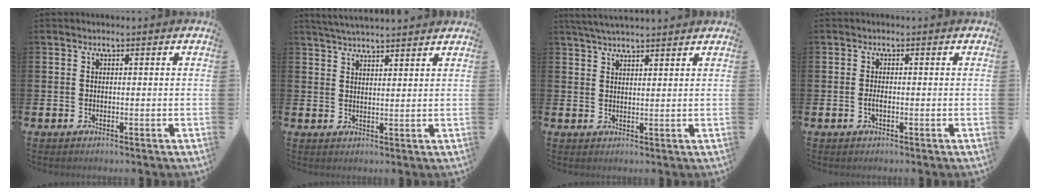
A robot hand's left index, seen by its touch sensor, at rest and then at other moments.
{"total": 3.8, "force": [3.8, -0.1, 0.5], "torque": [-0.017, -0.015, 0.070]}
{"total": 3.6, "force": [3.4, 0.3, 1.0], "torque": [-0.022, -0.008, 0.062]}
{"total": 1.2, "force": [-0.3, 0.5, 1.1], "torque": [-0.013, -0.002, -0.008]}